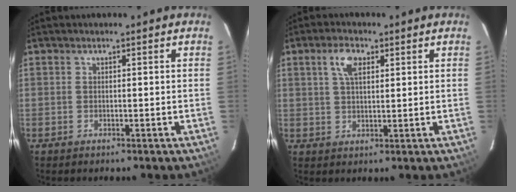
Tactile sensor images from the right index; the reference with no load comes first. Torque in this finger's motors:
{"motor_torque": [0.16, 0.02, 0.25, 0.07]}